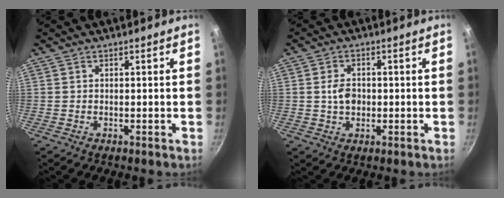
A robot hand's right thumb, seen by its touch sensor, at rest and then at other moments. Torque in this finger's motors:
{"motor_torque": [-0.19, 0.22, -0.03, 0.04, -0.02]}